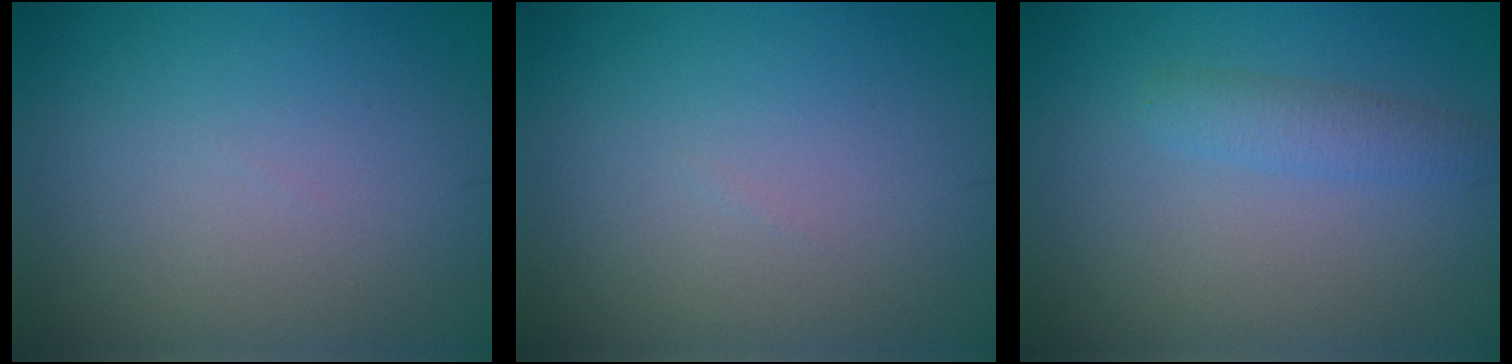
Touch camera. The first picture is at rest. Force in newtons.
{"total": 0.0}
{"total": 1.9, "press": 1.9, "slide": 0.1}